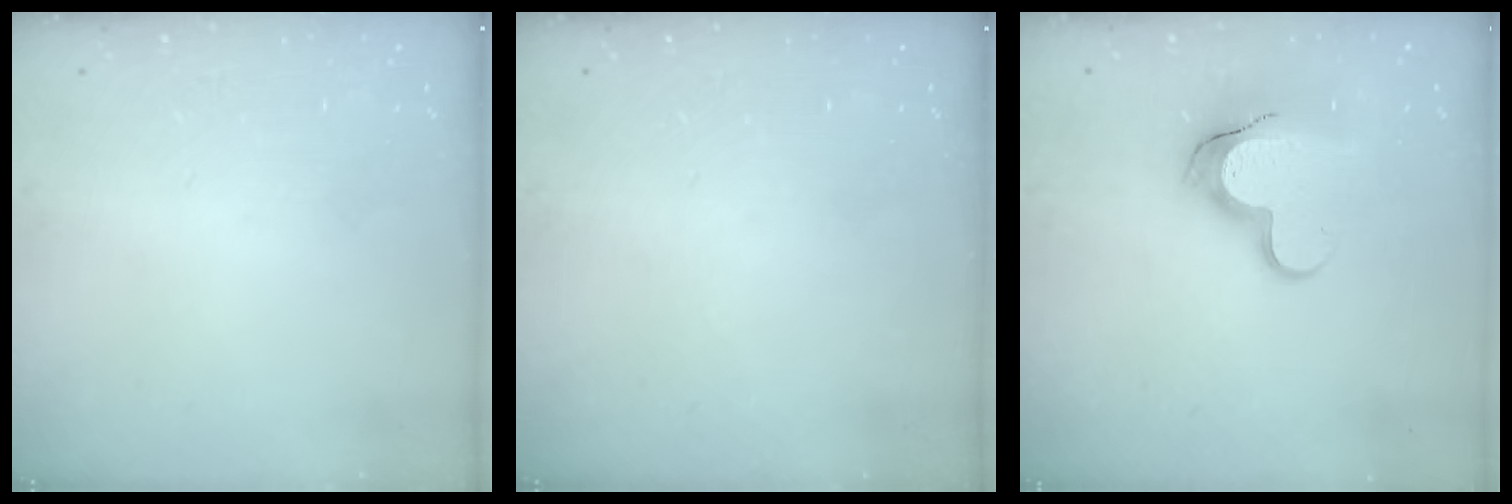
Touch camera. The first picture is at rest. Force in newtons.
{"total": 0.0}
{"total": 12.4, "press": 12.3, "slide": 1.1}